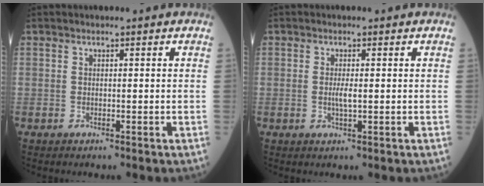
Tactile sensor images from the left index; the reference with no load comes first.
{"total": 1.8, "force": [-0.2, 0.2, 1.8], "torque": [-0.039, -0.003, -0.003]}